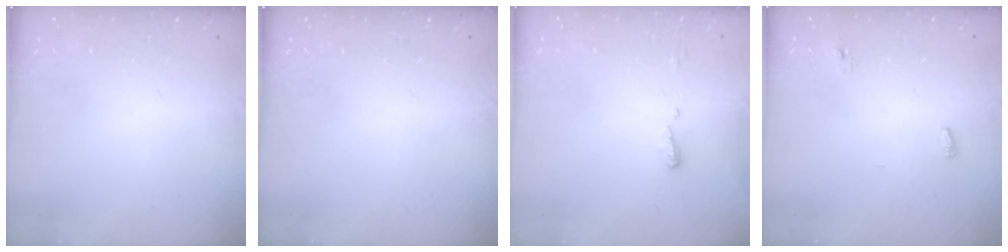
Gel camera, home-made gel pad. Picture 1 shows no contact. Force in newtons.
{"total": 0.0}
{"total": 4.0, "press": 3.9, "slide": 0.5}
{"total": 3.6, "press": 3.4, "slide": 1.0}